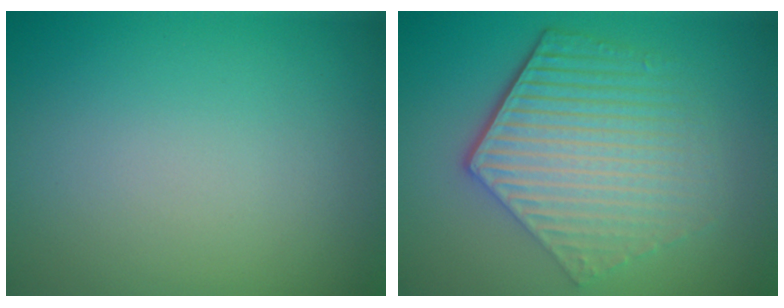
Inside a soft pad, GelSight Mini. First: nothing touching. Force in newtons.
{"total": 6.0, "press": 4.5, "slide": 4.0}